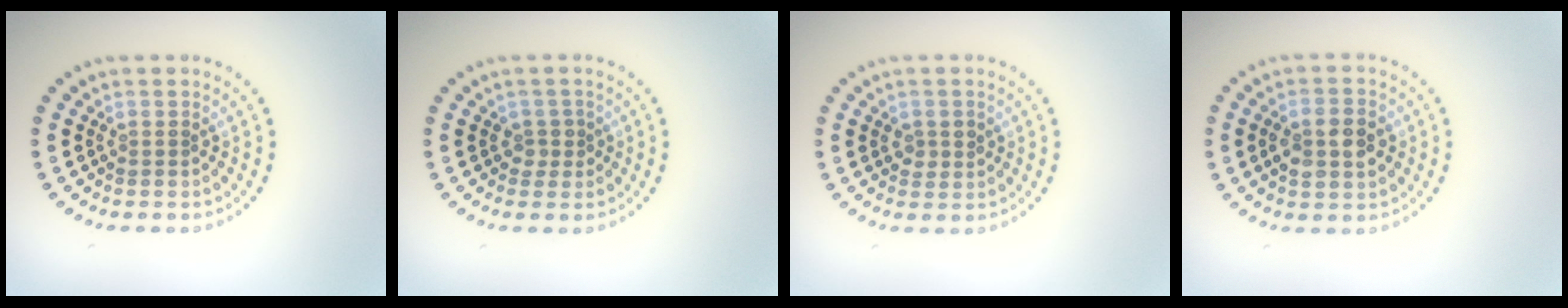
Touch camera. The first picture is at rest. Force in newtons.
{"total": 1.4, "press": 1.1, "slide": 0.9}
{"total": 1.4, "press": 1.4, "slide": 0.3}
{"total": 3.7, "press": 3.7, "slide": 0.1}